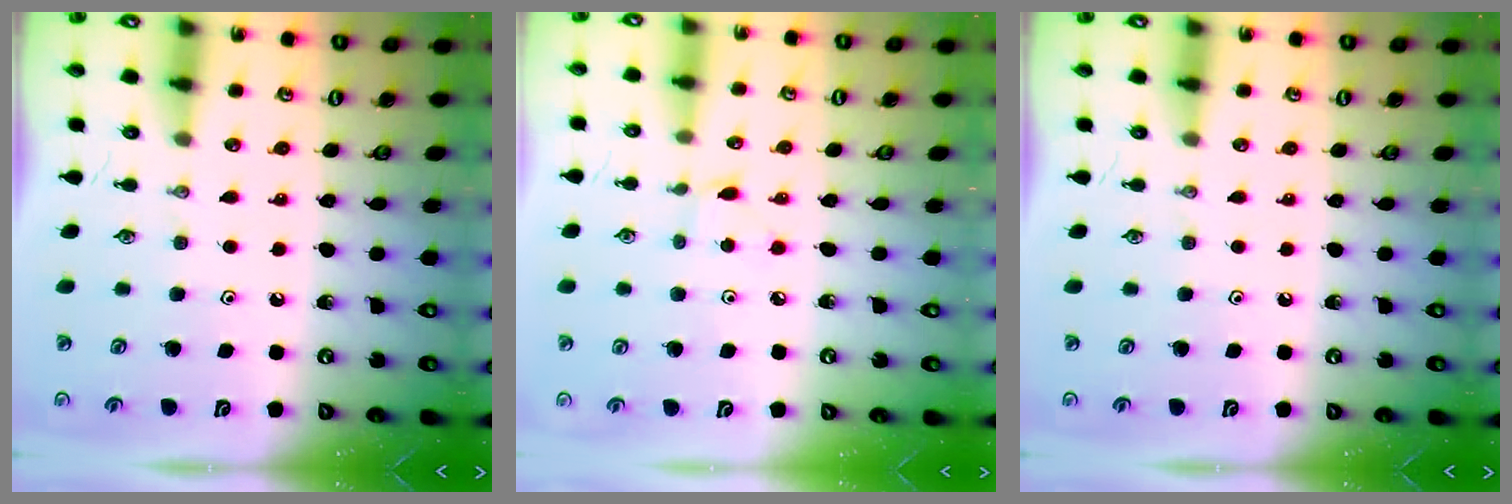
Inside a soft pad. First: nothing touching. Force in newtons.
{"total": 2.2, "press": 2.2, "slide": 0.3}
{"total": 0.0}